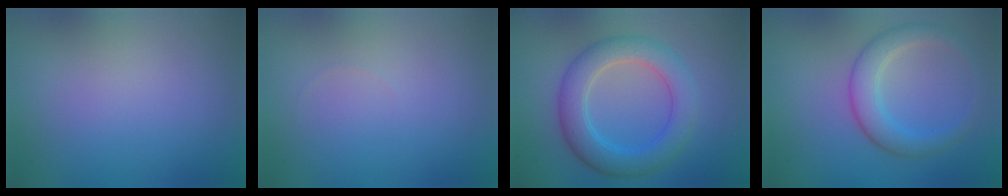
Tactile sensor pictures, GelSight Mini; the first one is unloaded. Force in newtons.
{"total": 0.0}
{"total": 5.5, "press": 5.5, "slide": 0.2}
{"total": 3.7, "press": 3.7, "slide": 0.0}